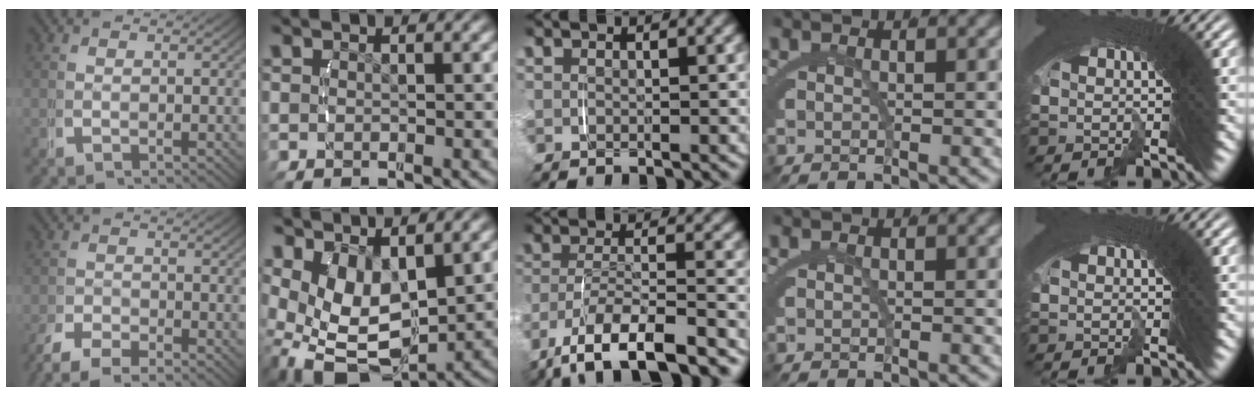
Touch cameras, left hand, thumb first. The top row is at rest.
{"thumb": {"total": 3.3, "force": [-2.8, 1.2, 1.3], "torque": [-0.018, -0.014, -0.050]}, "index": {"total": 10.7, "force": [-1.2, 7.9, 7.2], "torque": [-0.173, -0.059, 0.001]}, "middle": {"total": 8.6, "force": [-6.1, 2.6, 5.4], "torque": [-0.107, -0.021, -0.092]}}